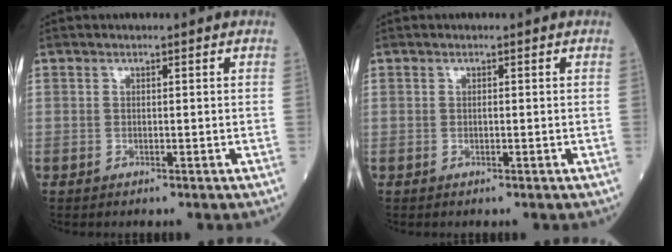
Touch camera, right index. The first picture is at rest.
{"total": 0.6, "force": [-0.1, 0.3, 0.4], "torque": [-0.016, 0.000, -0.001]}